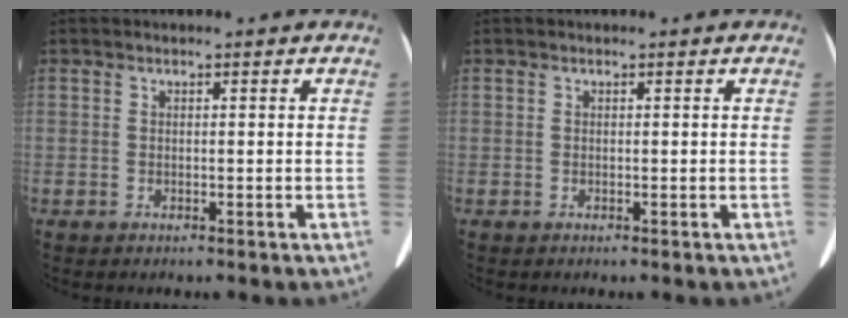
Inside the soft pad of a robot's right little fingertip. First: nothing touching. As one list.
[{"total": 0.0}]